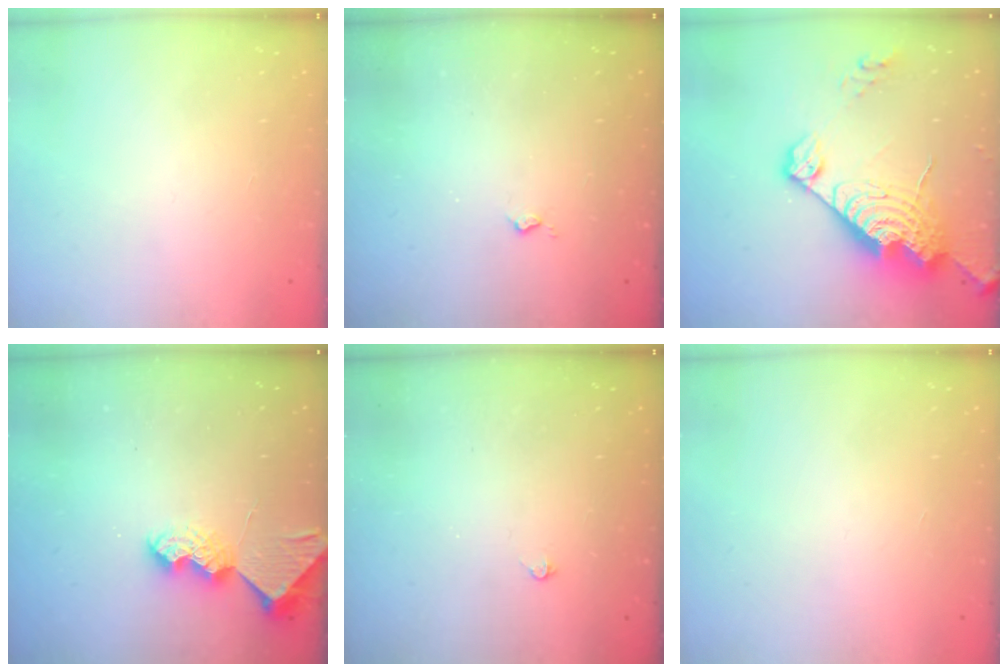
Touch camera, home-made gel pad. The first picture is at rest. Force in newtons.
{"total": 2.4, "press": 2.3, "slide": 0.5}
{"total": 21.1, "press": 21.0, "slide": 2.1}
{"total": 6.9, "press": 6.8, "slide": 0.6}
{"total": 2.4, "press": 2.4, "slide": 0.5}
{"total": 0.0}